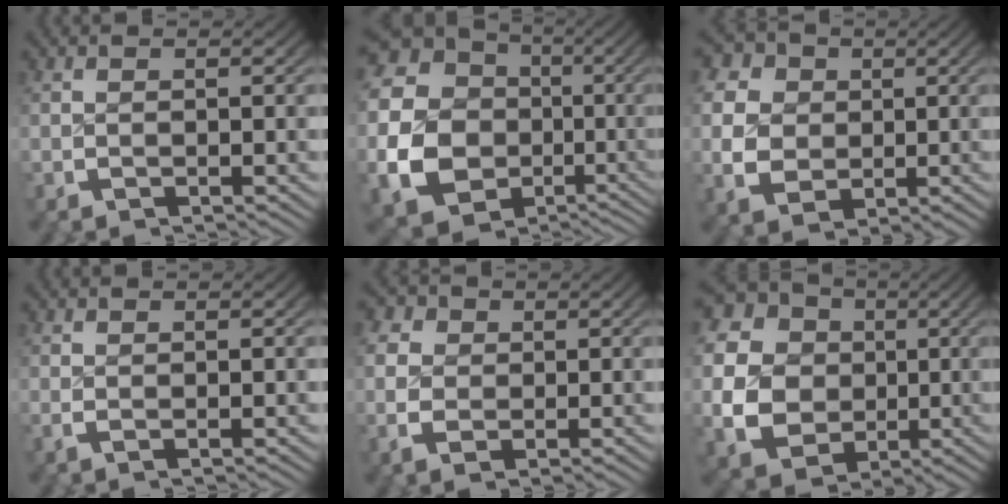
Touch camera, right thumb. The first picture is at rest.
{"total": 15.8, "force": [-2.6, 13.6, 7.6], "torque": [-0.219, -0.073, -0.026]}
{"total": 10.2, "force": [0.6, 8.6, 5.4], "torque": [-0.123, -0.028, 0.013]}
{"total": 0.6, "force": [0.2, 0.1, 0.5], "torque": [-0.016, -0.003, 0.006]}
{"total": 4.1, "force": [0.5, 3.4, 2.2], "torque": [-0.057, -0.013, 0.011]}
{"total": 17.2, "force": [1.0, 14.8, 8.6], "torque": [-0.204, -0.027, 0.007]}